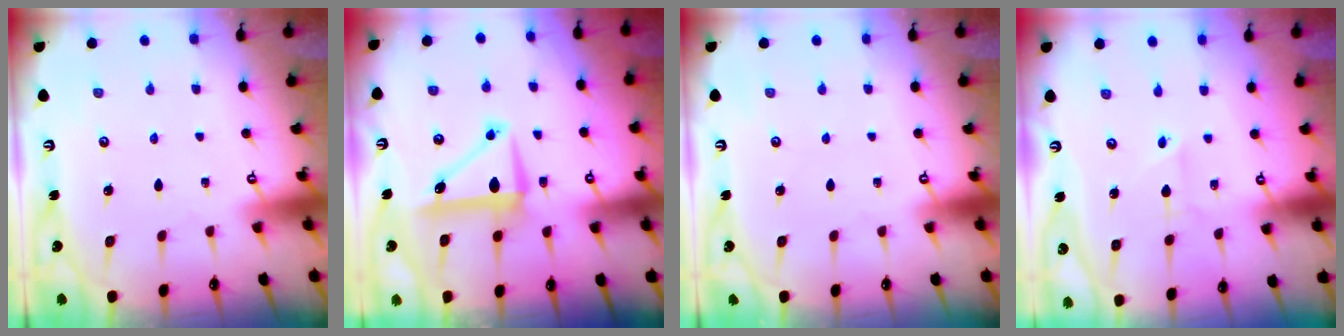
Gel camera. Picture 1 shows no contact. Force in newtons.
{"total": 8.1, "press": 7.7, "slide": 2.4}
{"total": 0.0}
{"total": 2.2, "press": 2.2, "slide": 0.1}